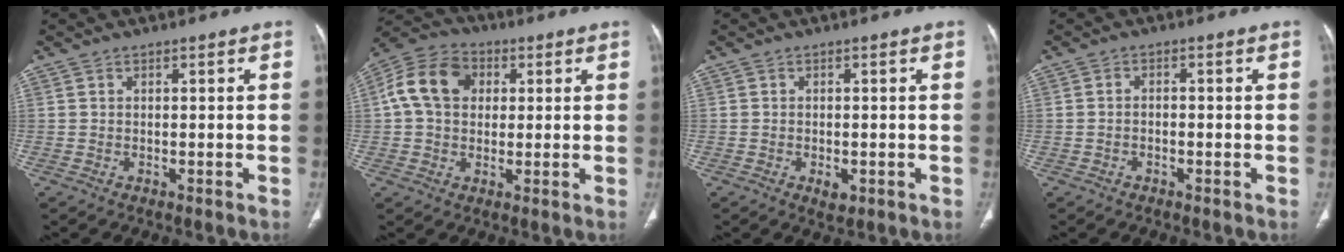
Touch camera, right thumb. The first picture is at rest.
{"total": 11.8, "force": [2.3, 9.0, 7.3], "torque": [-0.122, 0.020, 0.029]}
{"total": 2.3, "force": [-0.8, 1.3, 1.7], "torque": [-0.023, 0.000, -0.009]}
{"total": 1.3, "force": [-0.5, 0.8, 0.8], "torque": [-0.012, 0.007, -0.011]}